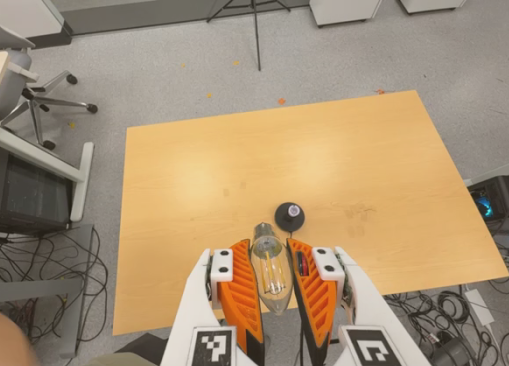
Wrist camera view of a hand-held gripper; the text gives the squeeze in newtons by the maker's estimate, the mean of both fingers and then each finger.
{"total": 22.0, "left": 24.2, "right": 19.9}